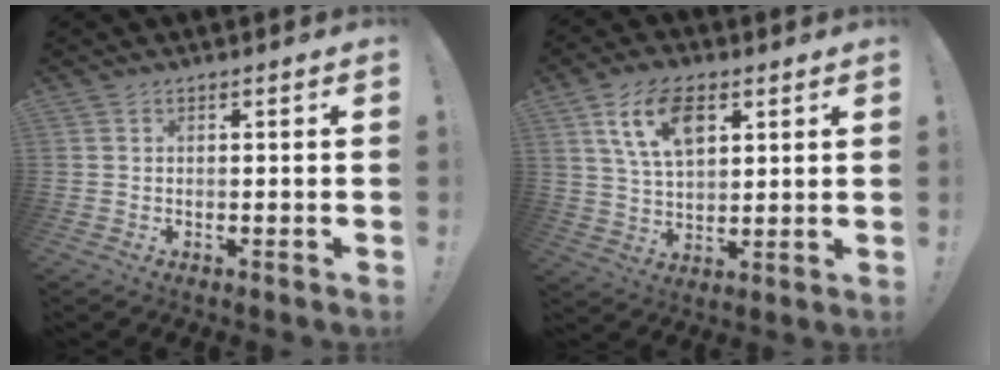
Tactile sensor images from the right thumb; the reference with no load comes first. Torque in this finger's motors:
{"motor_torque": [-0.29, 1.57, 0.15, 0.15, 0.04]}